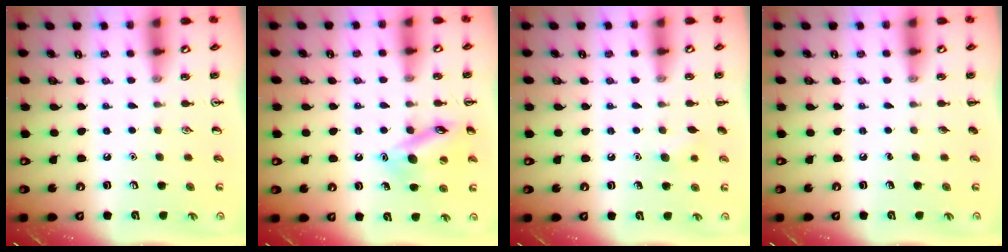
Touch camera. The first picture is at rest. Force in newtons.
{"total": 13.8, "press": 13.8, "slide": 1.5}
{"total": 5.8, "press": 5.6, "slide": 1.6}
{"total": 0.0}